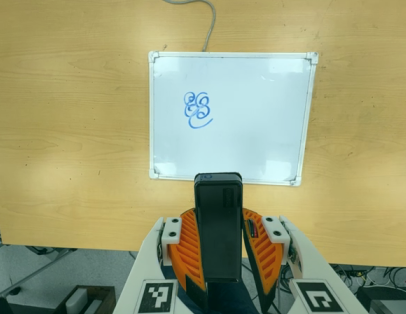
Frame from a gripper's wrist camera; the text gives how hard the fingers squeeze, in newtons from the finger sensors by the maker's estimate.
{"total": 9.7, "left": 8.1, "right": 11.3}